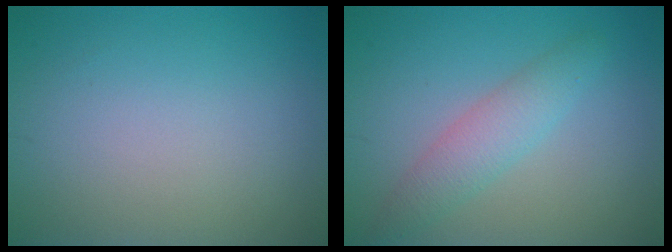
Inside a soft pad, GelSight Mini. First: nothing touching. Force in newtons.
{"total": 2.9, "press": 2.9, "slide": 0.1}